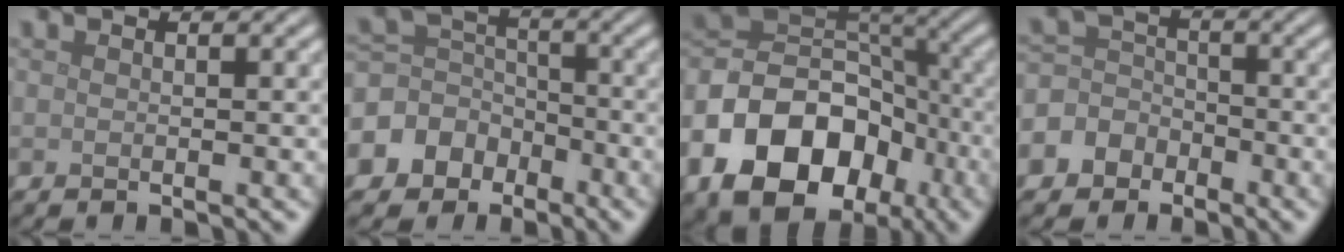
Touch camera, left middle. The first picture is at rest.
{"total": 7.7, "force": [-3.6, 6.6, 1.6], "torque": [-0.042, 0.012, -0.089]}
{"total": 13.0, "force": [-5.5, 9.3, 7.2], "torque": [-0.143, -0.002, -0.101]}
{"total": 5.7, "force": [-2.8, 4.9, 1.0], "torque": [-0.002, 0.010, -0.074]}